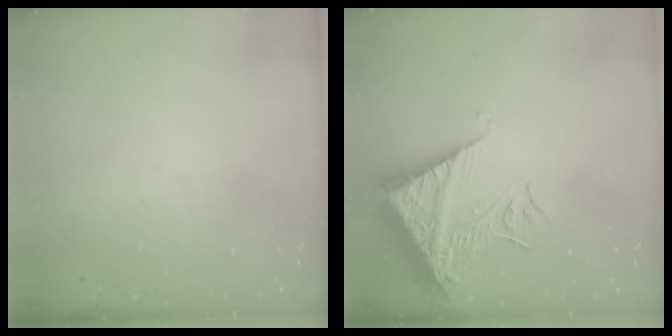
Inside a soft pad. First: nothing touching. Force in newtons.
{"total": 11.6, "press": 11.5, "slide": 1.1}